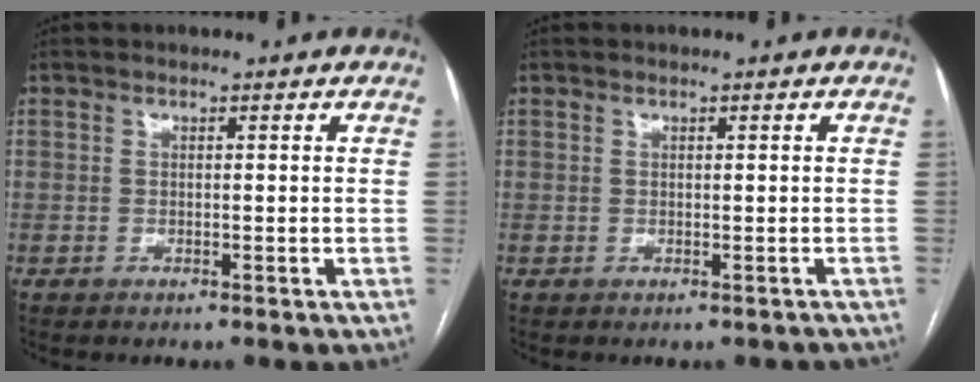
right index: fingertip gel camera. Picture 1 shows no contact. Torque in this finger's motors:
{"motor_torque": [-0.24, 0.16, -0.21, -0.07]}